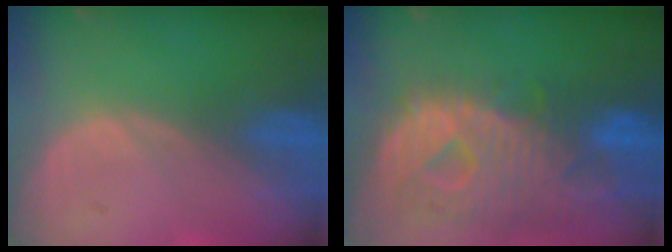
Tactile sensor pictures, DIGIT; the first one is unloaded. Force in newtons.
{"total": 12.6, "press": 10.9, "slide": 6.4}